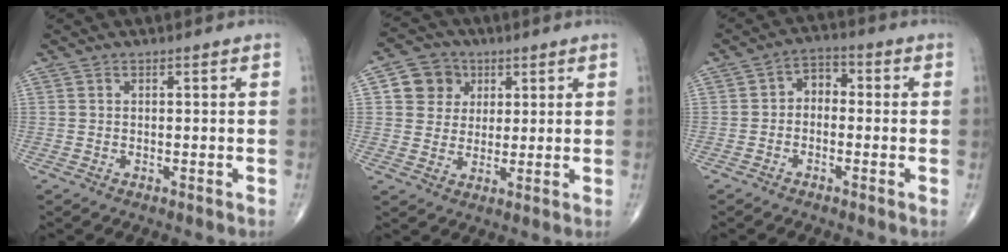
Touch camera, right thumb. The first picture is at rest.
{"total": 7.7, "force": [2.5, 7.0, 2.2], "torque": [-0.004, -0.004, 0.040]}
{"total": 4.4, "force": [-0.5, 3.2, 2.9], "torque": [-0.025, 0.023, -0.025]}